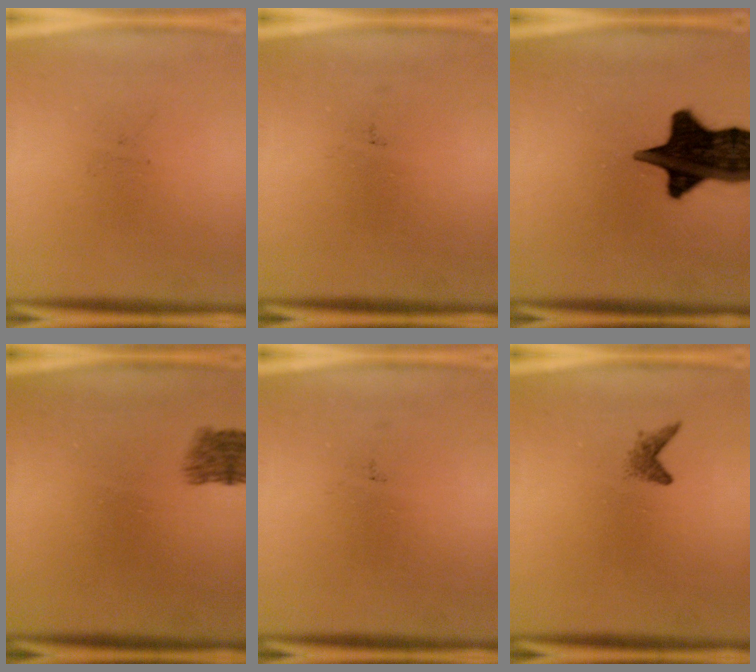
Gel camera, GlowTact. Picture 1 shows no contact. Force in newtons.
{"total": 0.0}
{"total": 19.4}
{"total": 2.9}
{"total": 0.0}
{"total": 1.2}